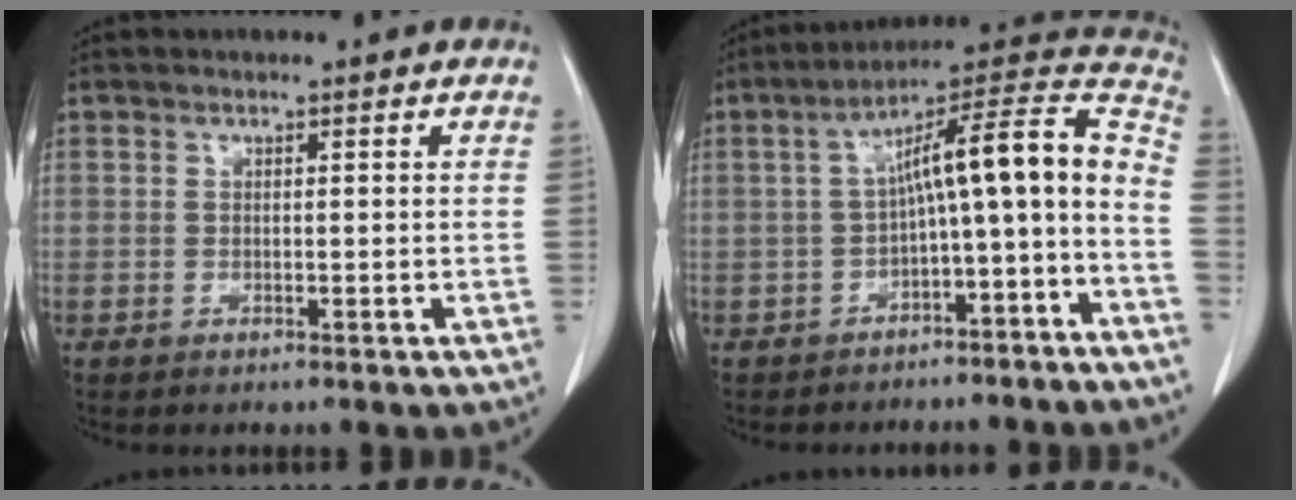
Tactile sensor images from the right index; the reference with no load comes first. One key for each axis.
{"total": 14.8, "fx": -4.1, "fy": 2.0, "fz": 14.0, "tx": -0.197, "ty": 0.058, "tz": -0.060}